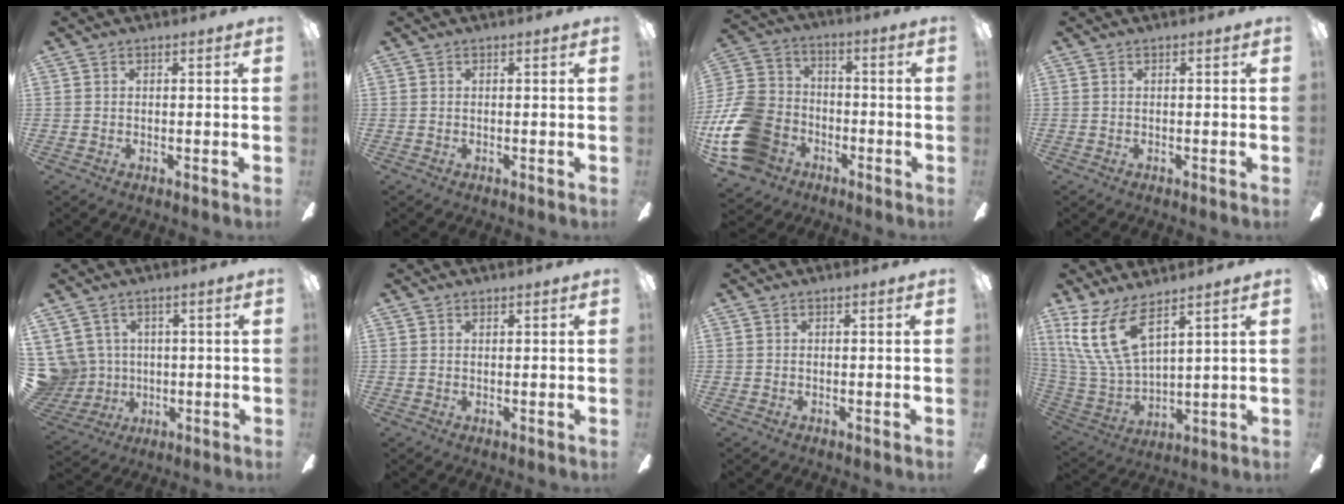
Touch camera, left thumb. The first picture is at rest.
{"total": 0.0}
{"total": 19.0, "force": [-7.1, 14.4, 10.3], "torque": [-0.224, 0.049, -0.116]}
{"total": 0.0}
{"total": 8.6, "force": [2.1, 8.2, 1.8], "torque": [-0.084, -0.011, 0.049]}
{"total": 1.0, "force": [0.9, 0.3, 0.0], "torque": [0.000, -0.003, 0.019]}
{"total": 0.0}
{"total": 16.4, "force": [9.2, 7.1, 11.6], "torque": [-0.272, -0.039, 0.167]}